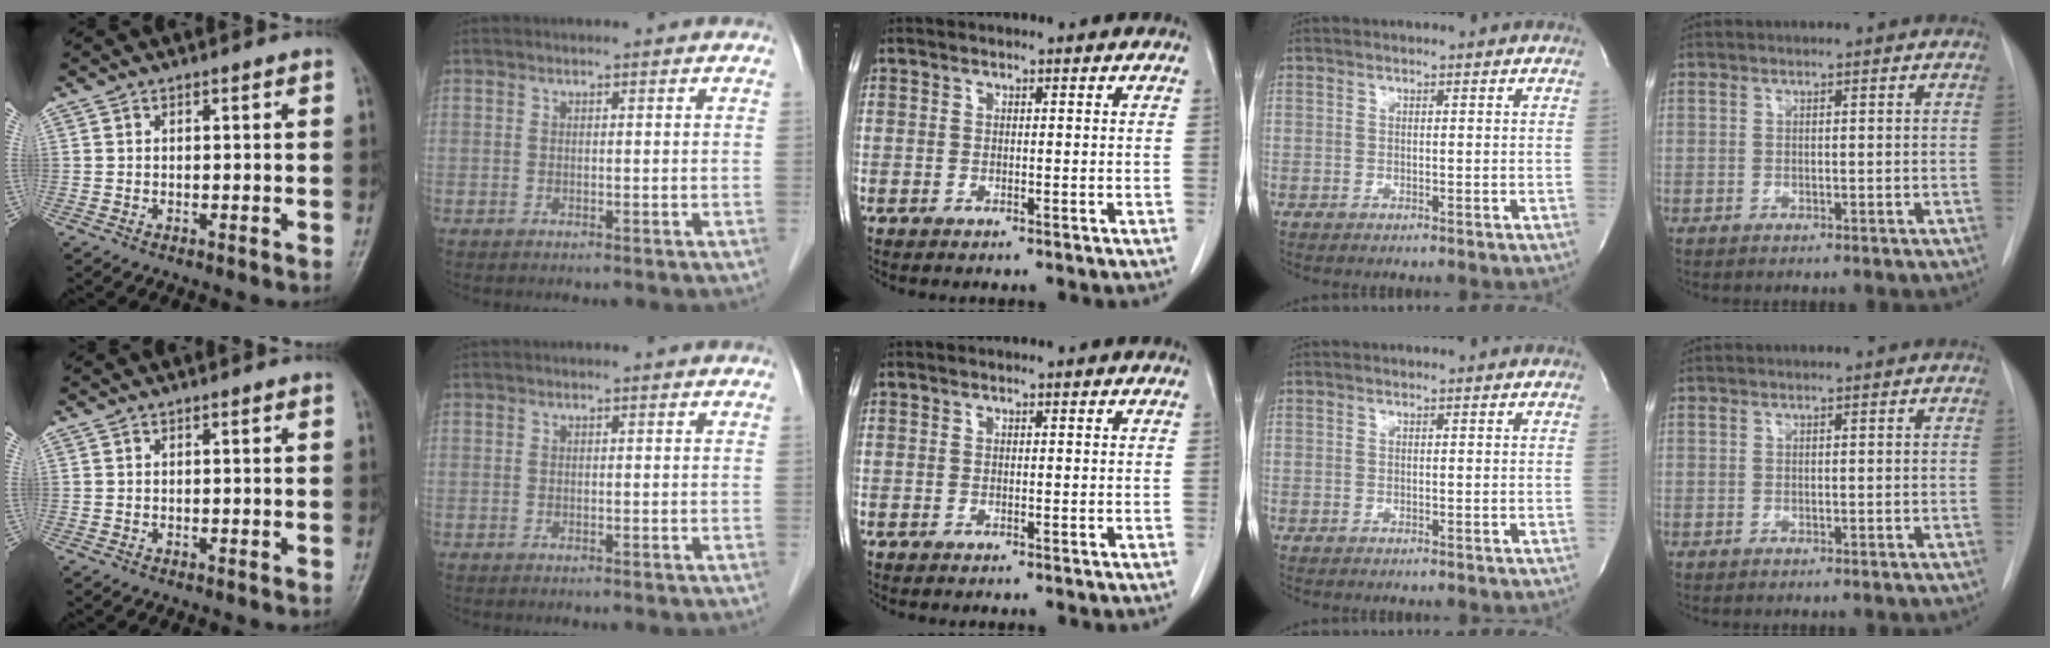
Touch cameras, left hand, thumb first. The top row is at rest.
{}